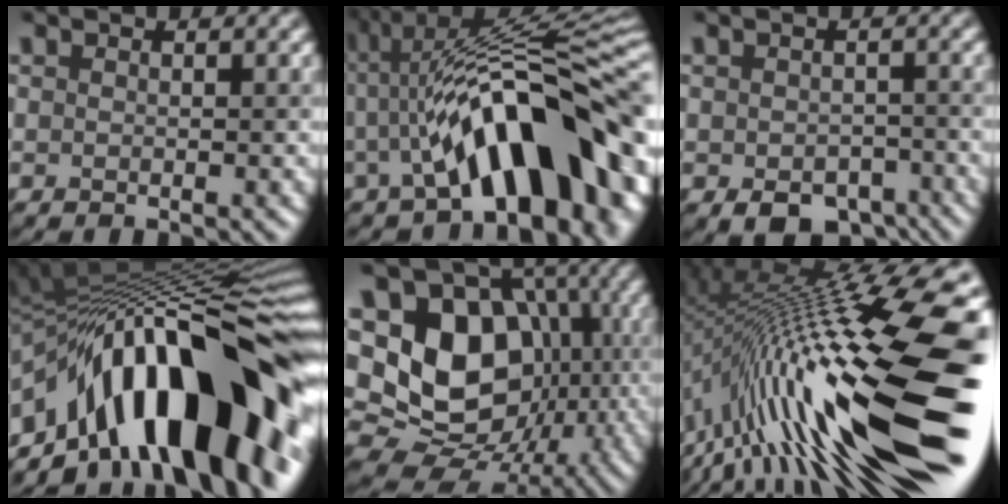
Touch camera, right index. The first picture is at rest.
{"total": 13.6, "force": [-2.7, 4.6, 12.5], "torque": [-0.162, 0.026, -0.046]}
{"total": 4.5, "force": [-2.6, 2.7, 2.6], "torque": [-0.035, -0.013, -0.038]}
{"total": 17.3, "force": [-5.1, 8.6, 14.1], "torque": [-0.177, 0.031, -0.093]}
{"total": 15.1, "force": [0.1, 11.9, 9.2], "torque": [-0.148, 0.004, 0.008]}
{"total": 20.0, "force": [-2.8, 4.5, 19.3], "torque": [-0.314, 0.022, -0.065]}